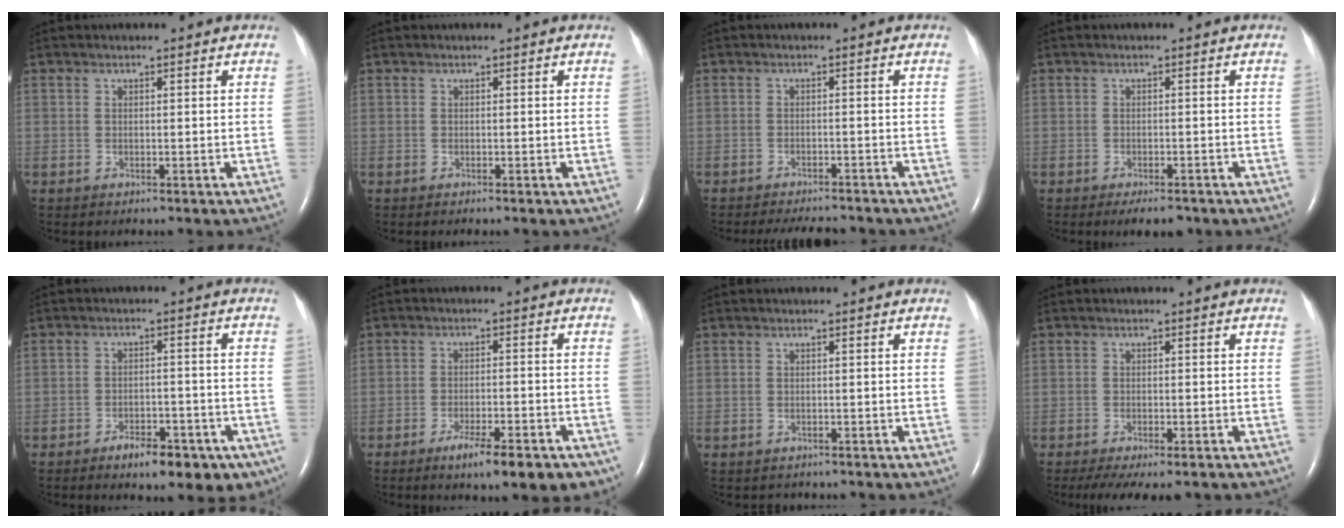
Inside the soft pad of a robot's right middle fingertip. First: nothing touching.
{"total": 0.0}
{"total": 8.2, "force": [-7.6, 1.4, 2.7], "torque": [-0.036, -0.009, -0.097]}
{"total": 3.3, "force": [-2.5, 1.0, 1.9], "torque": [-0.021, -0.004, -0.033]}
{"total": 8.1, "force": [-5.4, 3.2, 5.1], "torque": [-0.060, 0.004, -0.077]}
{"total": 9.2, "force": [-6.3, 1.7, 6.5], "torque": [-0.082, -0.010, -0.089]}
{"total": 0.5, "force": [-0.4, 0.2, 0.1], "torque": [-0.009, -0.001, -0.006]}
{"total": 8.8, "force": [-6.9, 1.6, 5.2], "torque": [-0.069, -0.014, -0.099]}